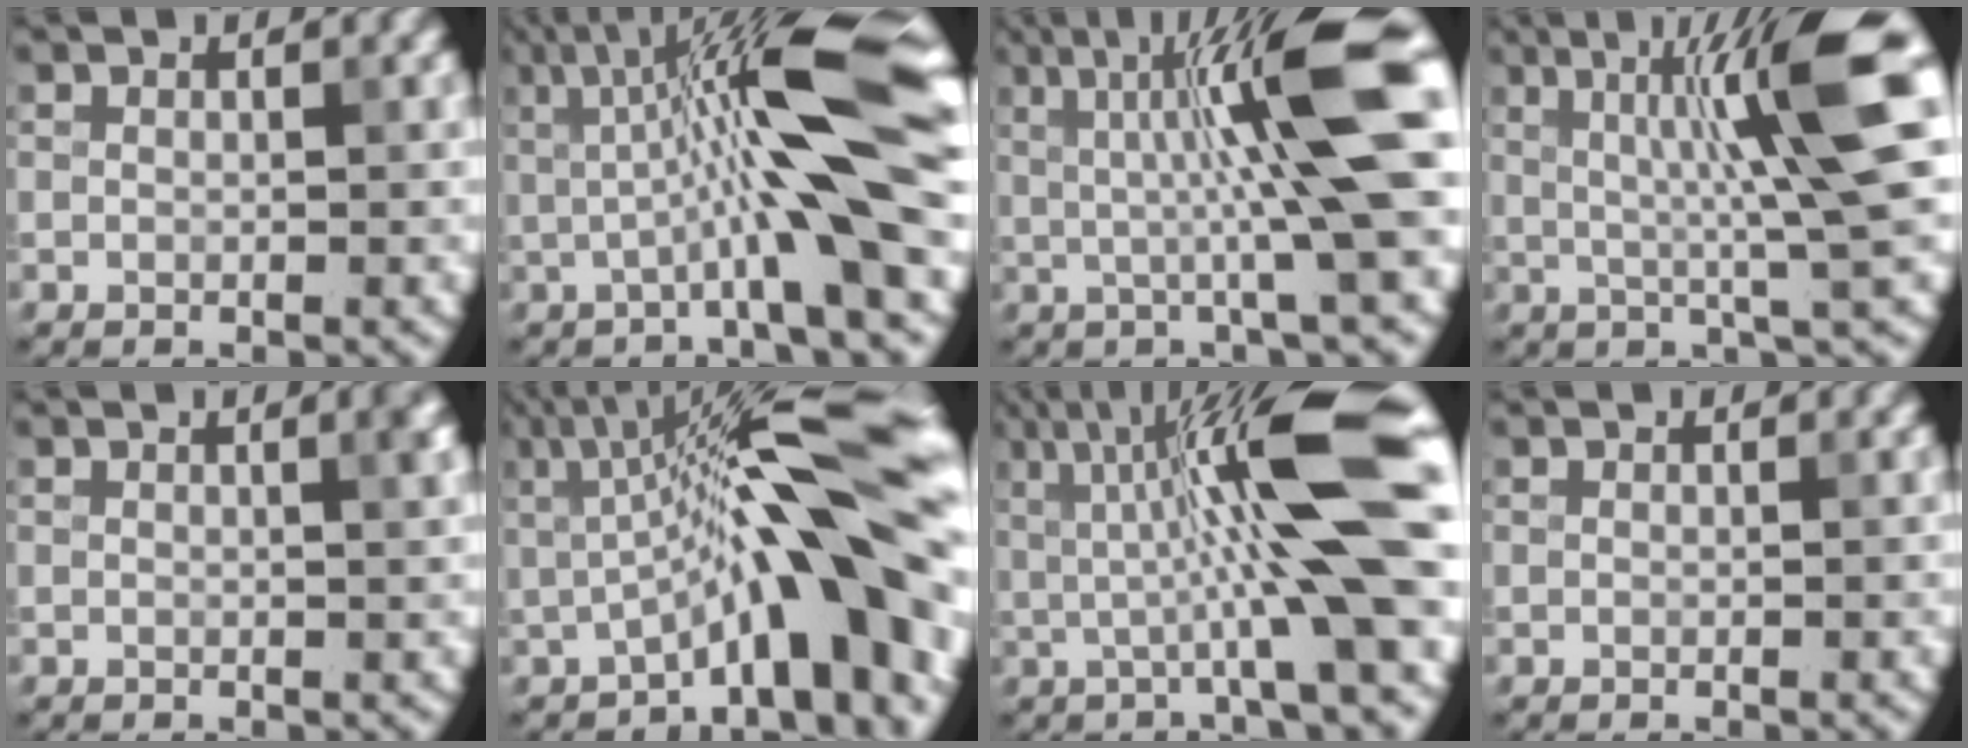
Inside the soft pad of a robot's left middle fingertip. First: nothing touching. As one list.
[{"total": 11.1, "force": [0.7, 1.3, 11.0], "torque": [-0.169, 0.015, 0.011]}, {"total": 11.0, "force": [1.6, 1.1, 10.8], "torque": [-0.151, 0.010, 0.027]}, {"total": 10.0, "force": [1.8, 0.8, 9.8], "torque": [-0.137, 0.015, 0.031]}, {"total": 1.5, "force": [0.5, 0.4, 1.3], "torque": [-0.015, 0.003, 0.010]}, {"total": 13.1, "force": [-0.6, 2.5, 12.8], "torque": [-0.182, 0.034, -0.010]}, {"total": 12.2, "force": [1.6, 1.6, 12.0], "torque": [-0.185, 0.012, 0.030]}, {"total": 0.0}]